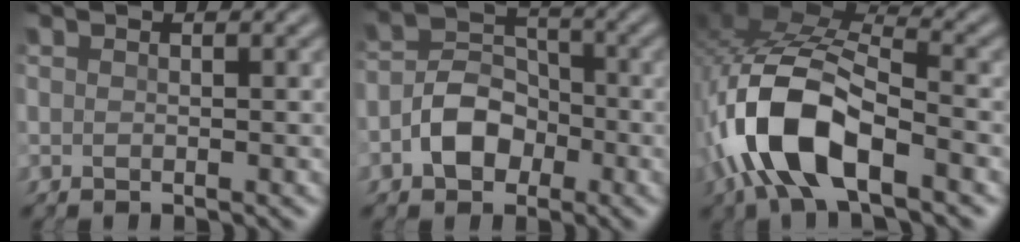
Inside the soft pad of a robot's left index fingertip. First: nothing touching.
{"total": 4.5, "force": [-1.9, 3.1, 2.6], "torque": [-0.043, 0.008, -0.038]}
{"total": 10.3, "force": [-4.2, 4.4, 8.3], "torque": [-0.175, 0.015, -0.082]}